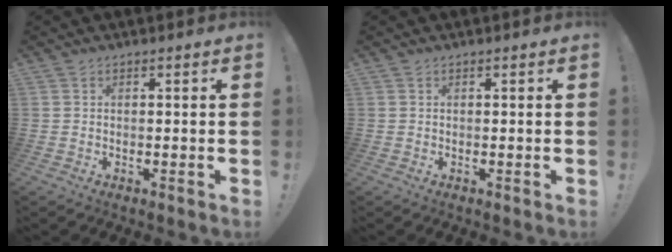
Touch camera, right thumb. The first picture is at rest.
{"total": 0.0}